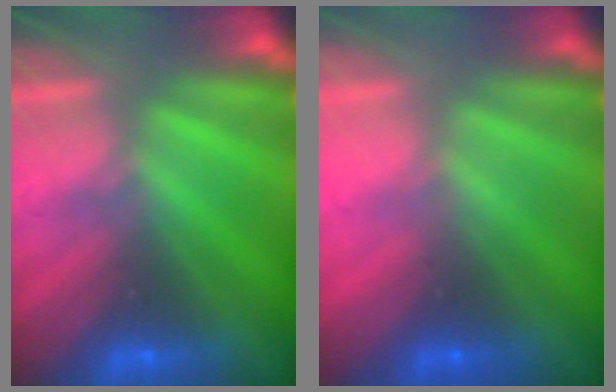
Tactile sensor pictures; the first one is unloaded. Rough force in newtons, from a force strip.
{"total": 3.3}